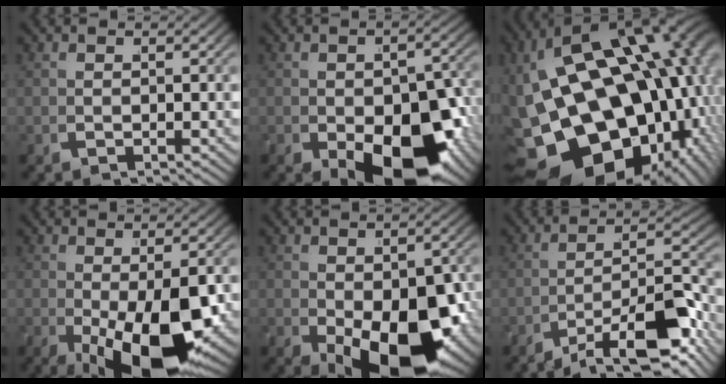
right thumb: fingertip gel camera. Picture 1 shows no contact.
{"total": 12.7, "force": [-3.7, 7.4, 9.7], "torque": [-0.151, -0.050, -0.025]}
{"total": 25.8, "force": [-3.1, 18.2, 17.9], "torque": [-0.351, -0.090, -0.019]}
{"total": 10.7, "force": [-2.9, 4.9, 9.1], "torque": [-0.156, -0.035, -0.023]}
{"total": 12.4, "force": [-2.8, 6.8, 10.0], "torque": [-0.171, -0.057, -0.009]}
{"total": 8.4, "force": [-2.8, 3.8, 6.9], "torque": [-0.103, -0.013, -0.036]}